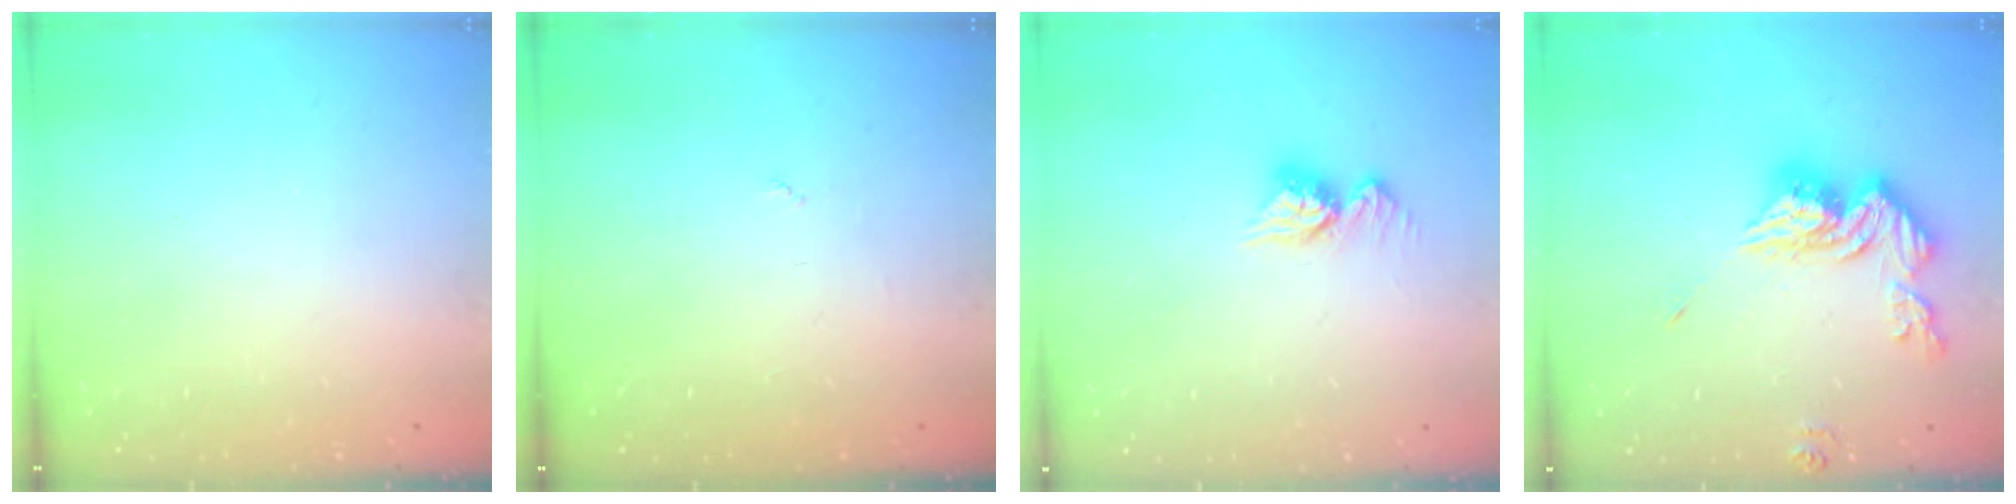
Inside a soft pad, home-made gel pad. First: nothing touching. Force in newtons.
{"total": 2.7, "press": 2.7, "slide": 0.4}
{"total": 9.4, "press": 9.4, "slide": 0.9}
{"total": 13.7, "press": 13.6, "slide": 1.3}